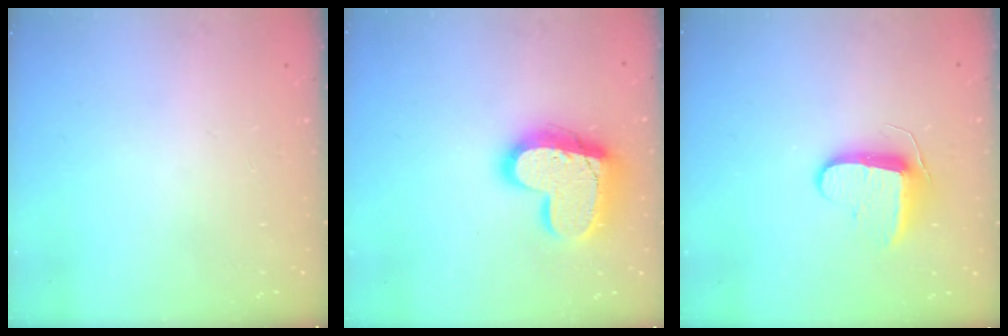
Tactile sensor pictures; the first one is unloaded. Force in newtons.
{"total": 19.1, "press": 19.0, "slide": 1.8}
{"total": 9.2, "press": 9.2, "slide": 0.7}